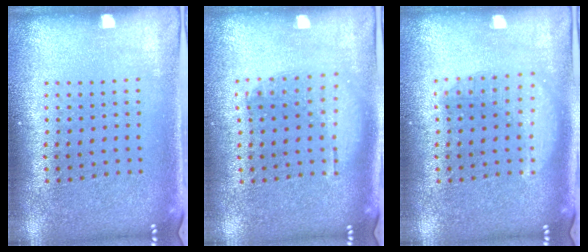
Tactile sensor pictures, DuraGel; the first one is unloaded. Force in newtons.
{"total": 1.0, "press": 0.9, "slide": 0.4}
{"total": 1.3, "press": 1.3, "slide": 0.2}